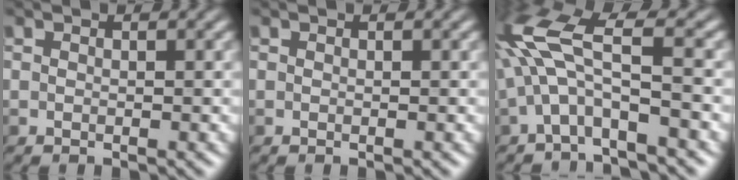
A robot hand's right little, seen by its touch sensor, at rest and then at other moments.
{"total": 0.0}
{"total": 5.8, "force": [-1.4, 1.3, 5.5], "torque": [-0.129, 0.024, -0.035]}